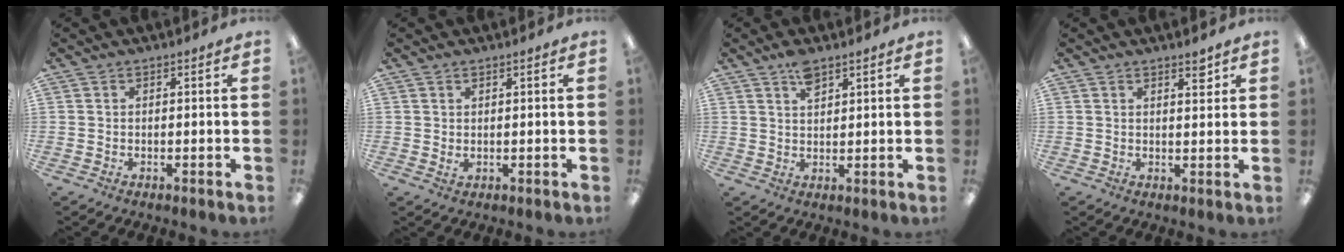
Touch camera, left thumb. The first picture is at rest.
{"total": 1.1, "force": [0.3, 0.4, 1.0], "torque": [-0.019, 0.000, 0.005]}
{"total": 4.1, "force": [2.8, 1.7, 2.5], "torque": [-0.039, -0.006, 0.047]}
{"total": 3.0, "force": [2.2, 0.9, 1.9], "torque": [-0.017, -0.010, 0.033]}